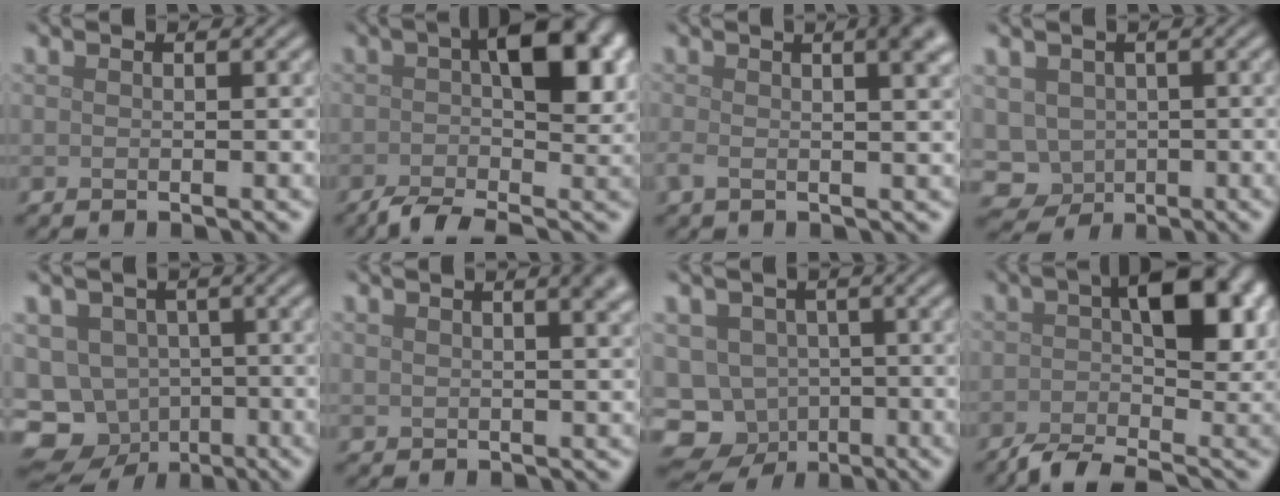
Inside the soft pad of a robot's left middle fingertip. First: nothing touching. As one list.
[{"total": 9.1, "force": [-1.2, 3.6, 8.2], "torque": [-0.130, 0.007, -0.037]}, {"total": 6.2, "force": [1.3, 2.7, 5.4], "torque": [-0.054, 0.014, 0.008]}, {"total": 4.8, "force": [-1.0, 4.4, 1.6], "torque": [-0.028, -0.006, -0.014]}, {"total": 11.8, "force": [-6.2, 9.4, 3.6], "torque": [-0.072, -0.037, -0.102]}, {"total": 5.2, "force": [2.9, 2.4, 3.6], "torque": [-0.021, 0.025, 0.024]}, {"total": 10.4, "force": [-5.6, 8.3, 2.8], "torque": [-0.051, -0.032, -0.095]}, {"total": 8.9, "force": [-2.1, 3.5, 7.9], "torque": [-0.122, 0.006, -0.053]}]